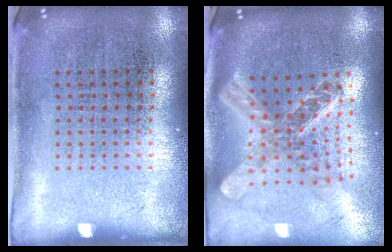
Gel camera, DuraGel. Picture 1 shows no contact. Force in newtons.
{"total": 2.5, "press": 1.9, "slide": 1.5}